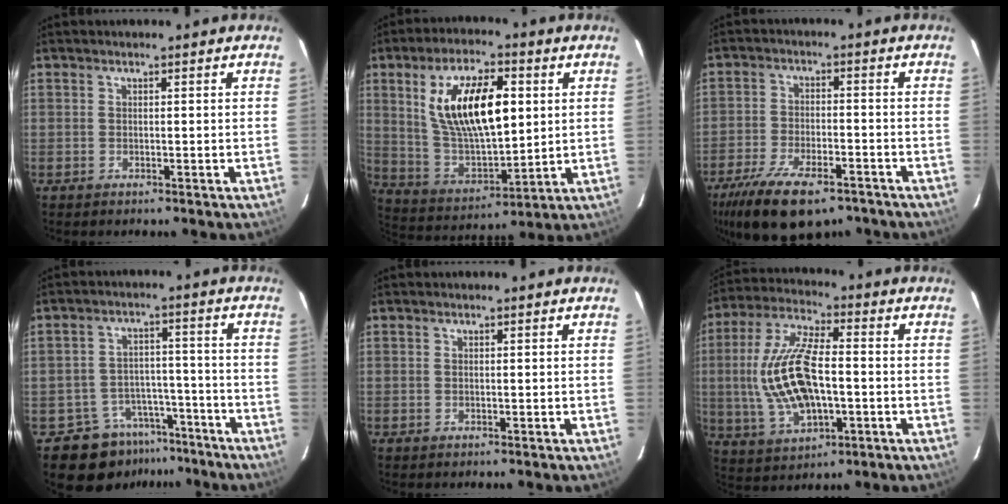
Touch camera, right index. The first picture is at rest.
{"total": 18.4, "force": [4.9, 8.0, 15.8], "torque": [-0.291, 0.006, 0.104]}
{"total": 16.6, "force": [-11.5, 6.7, 9.9], "torque": [-0.210, -0.033, -0.189]}
{"total": 9.2, "force": [-6.8, 6.1, 1.2], "torque": [-0.026, 0.036, -0.088]}
{"total": 0.0}
{"total": 16.1, "force": [-1.3, 7.2, 14.4], "torque": [-0.301, 0.004, -0.015]}